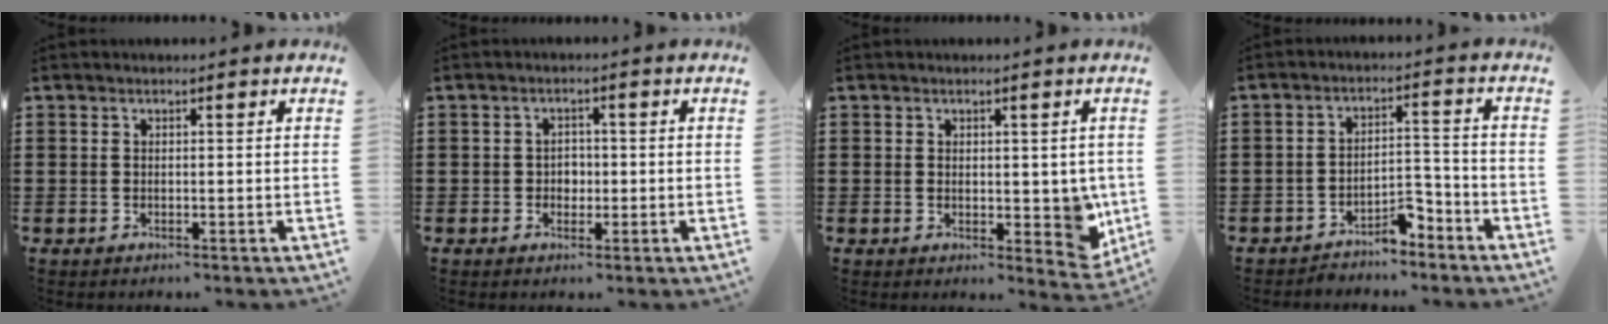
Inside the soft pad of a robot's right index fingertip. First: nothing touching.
{"total": 1.9, "force": [-0.3, 1.7, 0.9], "torque": [-0.021, 0.007, -0.009]}
{"total": 4.8, "force": [0.6, 3.0, 3.6], "torque": [-0.035, -0.002, 0.009]}
{"total": 4.6, "force": [-4.1, 1.2, 1.4], "torque": [-0.026, 0.013, -0.082]}